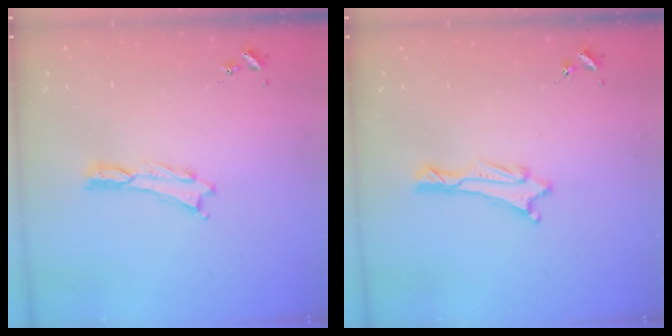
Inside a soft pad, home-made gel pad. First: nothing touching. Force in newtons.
{"total": 1.1, "press": 1.1, "slide": 0.1}